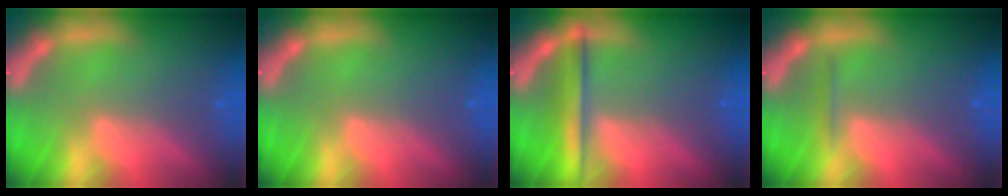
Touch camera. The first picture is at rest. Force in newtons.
{"total": 0.0}
{"total": 4.0}
{"total": 0.9}